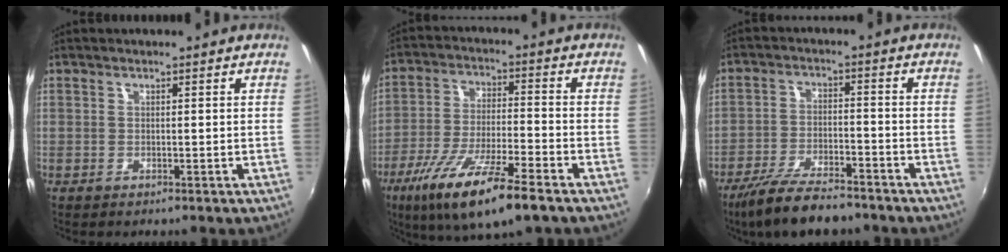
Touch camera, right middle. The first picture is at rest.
{"total": 16.3, "force": [-10.0, 2.9, 12.5], "torque": [-0.245, -0.043, -0.180]}
{"total": 12.4, "force": [-10.1, 3.1, 6.5], "torque": [-0.145, -0.023, -0.174]}